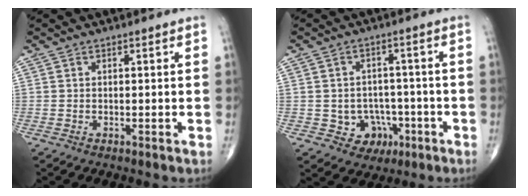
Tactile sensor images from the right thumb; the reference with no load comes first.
{"total": 7.2, "force": [-2.5, 6.2, 2.8], "torque": [-0.003, 0.026, -0.027]}